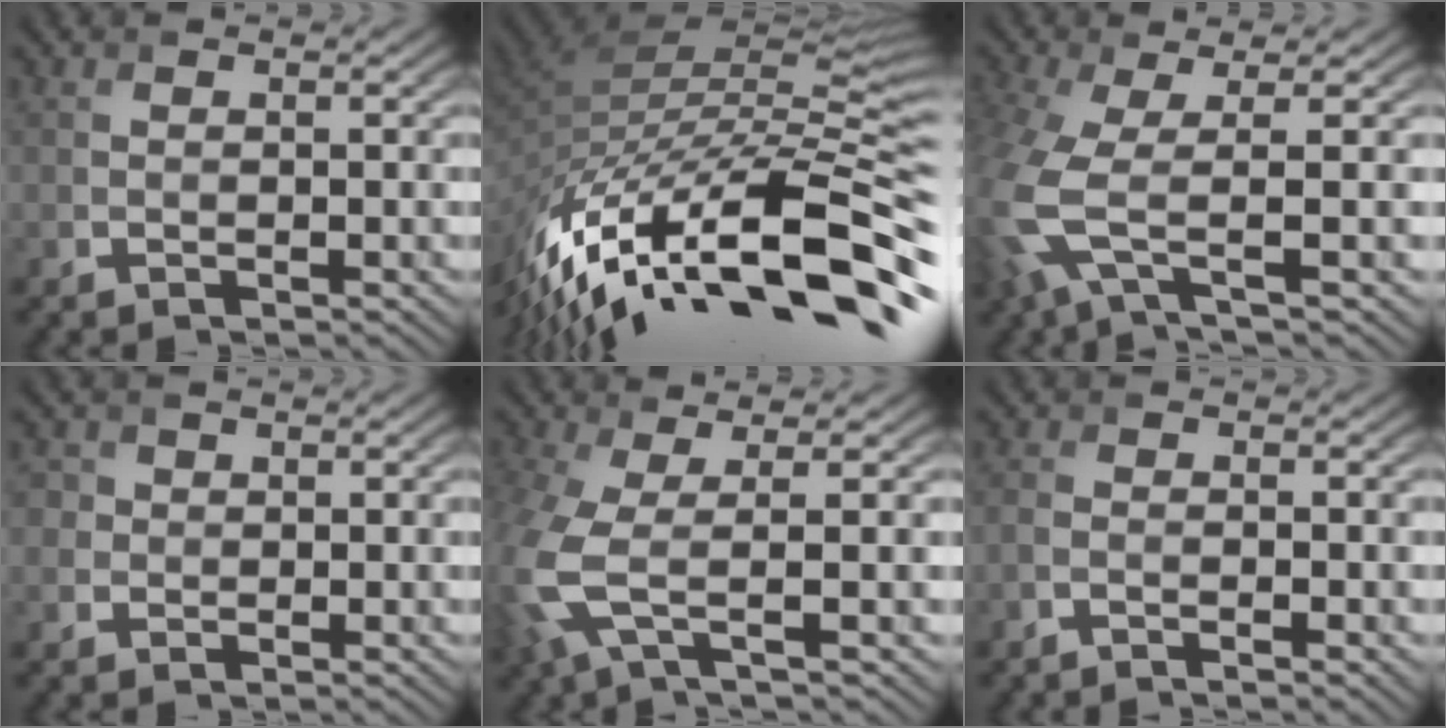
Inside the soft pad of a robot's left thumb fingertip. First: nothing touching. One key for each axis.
{"total": 17.3, "fx": -8.3, "fy": 5.7, "fz": 14.1, "tx": -0.250, "ty": 0.002, "tz": -0.144}
{"total": 7.7, "fx": -1.0, "fy": 2.3, "fz": 7.2, "tx": -0.181, "ty": -0.015, "tz": -0.031}
{"total": 2.0, "fx": 0.4, "fy": 1.9, "fz": 0.4, "tx": -0.008, "ty": -0.002, "tz": -0.001}
{"total": 6.5, "fx": -0.6, "fy": 2.0, "fz": 6.2, "tx": -0.160, "ty": -0.010, "tz": -0.018}
{"total": 2.4, "fx": -1.6, "fy": 0.5, "fz": 1.7, "tx": -0.039, "ty": -0.003, "tz": -0.037}